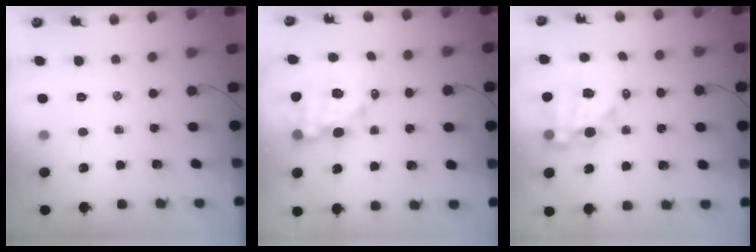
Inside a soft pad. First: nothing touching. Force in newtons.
{"total": 12.2, "press": 11.8, "slide": 3.0}
{"total": 13.8, "press": 13.4, "slide": 3.3}